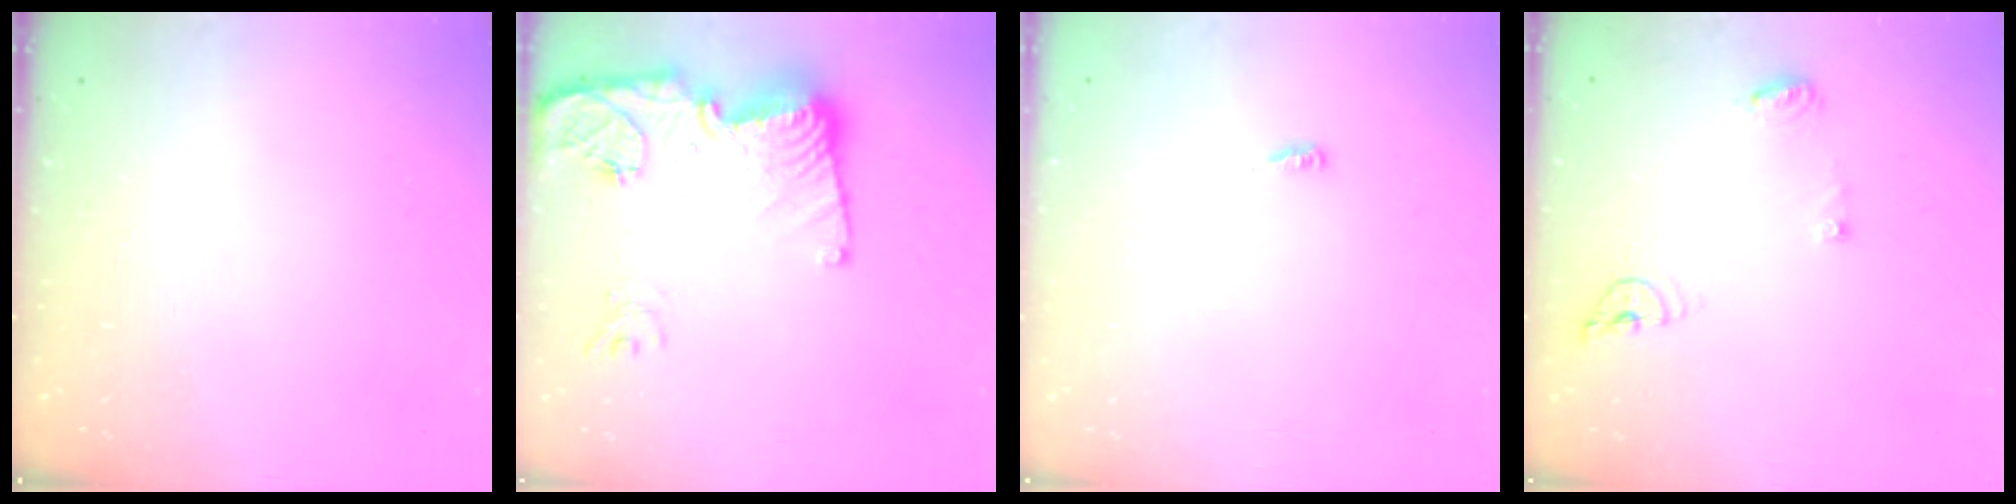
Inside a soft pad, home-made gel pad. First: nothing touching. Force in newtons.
{"total": 17.1, "press": 17.0, "slide": 1.9}
{"total": 2.6, "press": 2.6, "slide": 0.3}
{"total": 7.4, "press": 7.4, "slide": 0.5}